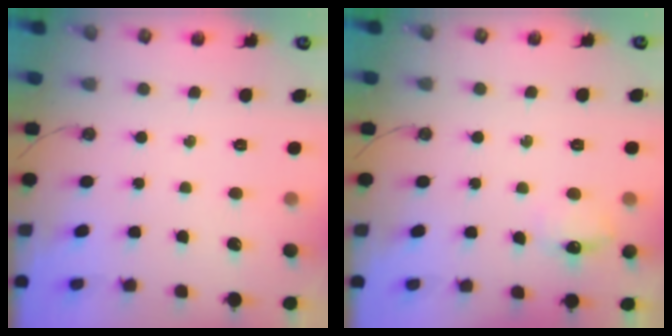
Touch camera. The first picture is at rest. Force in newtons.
{"total": 6.8, "press": 6.7, "slide": 0.9}